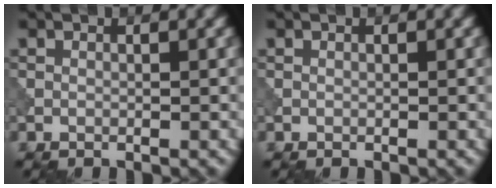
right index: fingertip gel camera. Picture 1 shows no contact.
{"total": 0.0}